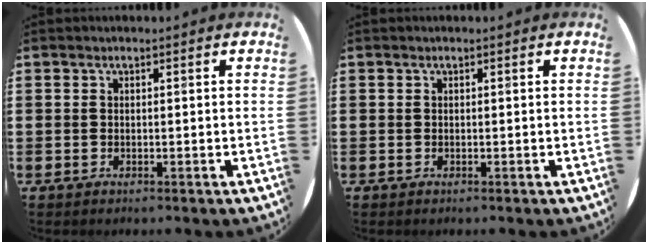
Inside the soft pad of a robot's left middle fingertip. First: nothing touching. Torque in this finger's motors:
{"motor_torque": [-0.10, 0.10, 0.00, -0.01]}